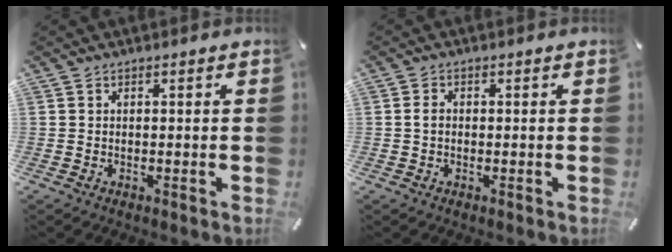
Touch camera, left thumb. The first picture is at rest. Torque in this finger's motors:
{"motor_torque": [0.09, 0.57, 0.08, -0.17, 0.04]}